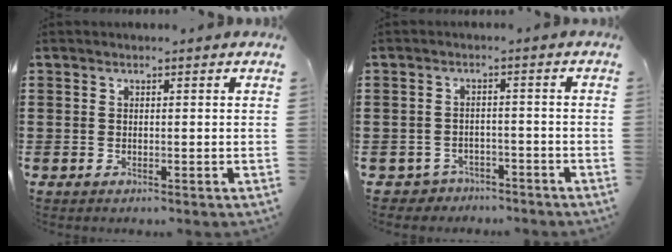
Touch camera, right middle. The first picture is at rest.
{"total": 2.8, "force": [-2.6, 1.1, -0.3], "torque": [-0.007, 0.001, -0.058]}